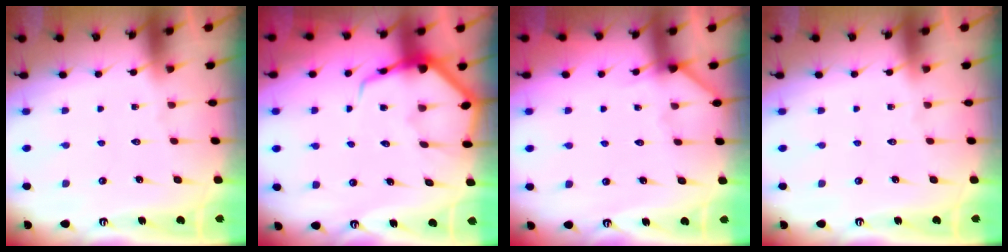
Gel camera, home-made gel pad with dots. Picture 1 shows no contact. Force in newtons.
{"total": 7.7, "press": 7.7, "slide": 0.8}
{"total": 3.9, "press": 3.9, "slide": 0.4}
{"total": 0.0}